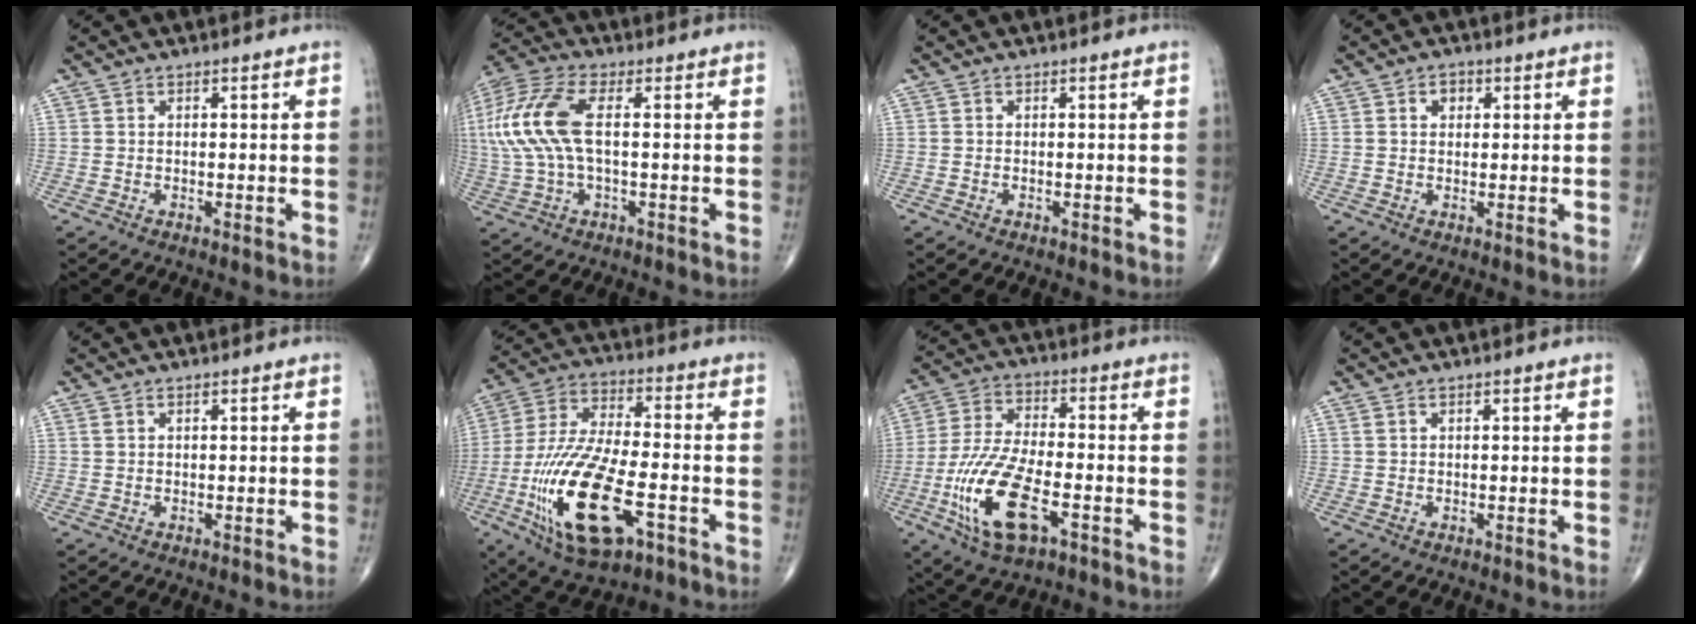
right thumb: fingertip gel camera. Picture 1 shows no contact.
{"total": 14.0, "force": [1.5, 6.2, 12.5], "torque": [-0.304, 0.024, 0.029]}
{"total": 0.0}
{"total": 2.4, "force": [0.8, 1.9, 1.3], "torque": [-0.008, 0.002, 0.009]}
{"total": 0.7, "force": [0.5, 0.2, 0.4], "torque": [-0.011, 0.007, 0.014]}
{"total": 21.5, "force": [-7.5, 8.7, 18.2], "torque": [-0.384, 0.016, -0.125]}
{"total": 15.9, "force": [-5.9, 6.5, 13.2], "torque": [-0.280, 0.016, -0.104]}
{"total": 0.5, "force": [0.4, 0.1, 0.3], "torque": [-0.010, 0.005, 0.011]}